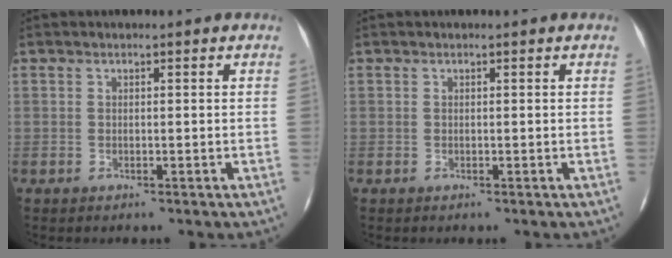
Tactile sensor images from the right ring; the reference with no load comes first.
{"total": 0.0}